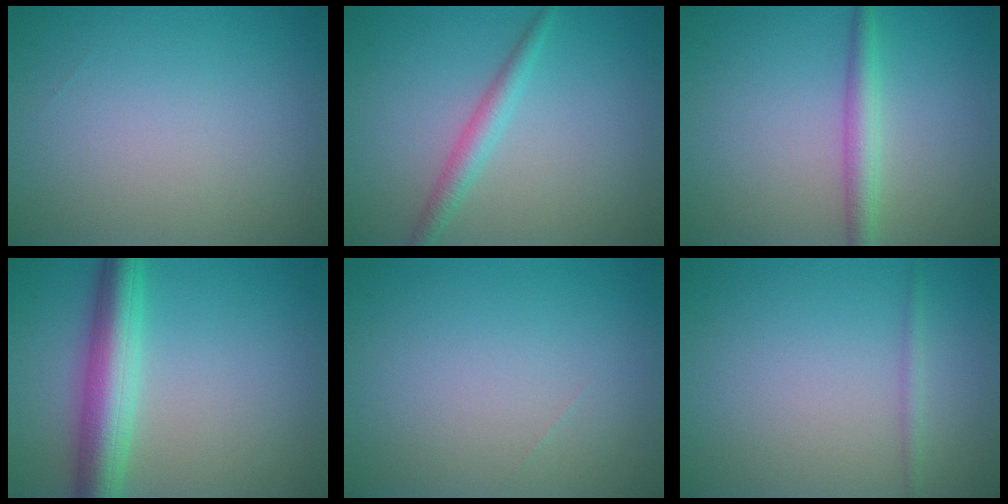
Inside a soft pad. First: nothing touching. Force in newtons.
{"total": 2.2, "press": 2.2, "slide": 0.1}
{"total": 2.6, "press": 2.6, "slide": 0.1}
{"total": 6.1, "press": 6.1, "slide": 0.2}
{"total": 0.0}
{"total": 0.9, "press": 0.9, "slide": 0.1}